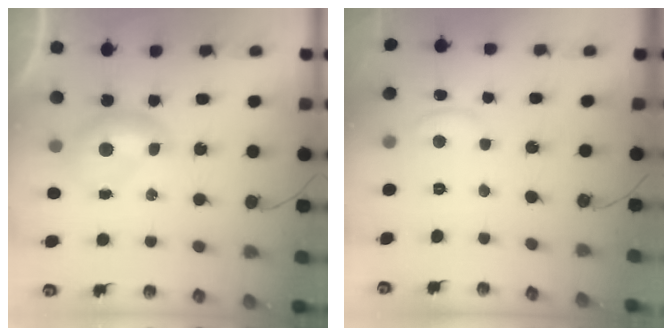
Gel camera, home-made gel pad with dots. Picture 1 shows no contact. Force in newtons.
{"total": 0.0}